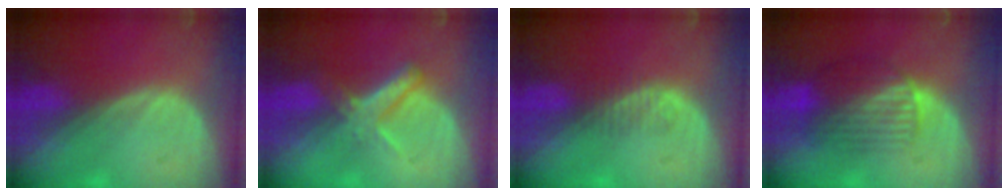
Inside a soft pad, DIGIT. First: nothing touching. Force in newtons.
{"total": 5.5, "press": 5.0, "slide": 2.4}
{"total": 1.9, "press": 1.6, "slide": 1.0}
{"total": 6.7, "press": 6.6, "slide": 1.2}